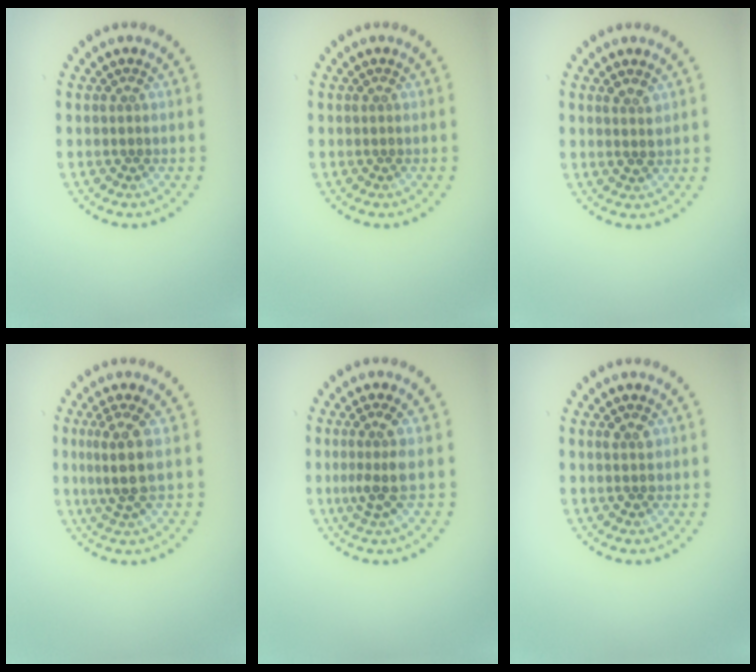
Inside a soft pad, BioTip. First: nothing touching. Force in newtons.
{"total": 0.0}
{"total": 1.3, "press": 1.3, "slide": 0.4}
{"total": 3.0, "press": 2.3, "slide": 1.8}
{"total": 2.5, "press": 1.9, "slide": 1.6}
{"total": 1.3, "press": 1.3, "slide": 0.1}